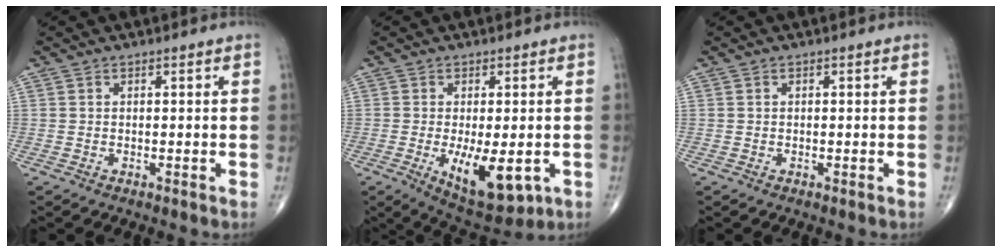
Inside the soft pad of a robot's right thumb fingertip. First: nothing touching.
{"total": 11.0, "force": [-2.8, 4.6, 9.6], "torque": [-0.139, -0.018, -0.030]}
{"total": 0.0}